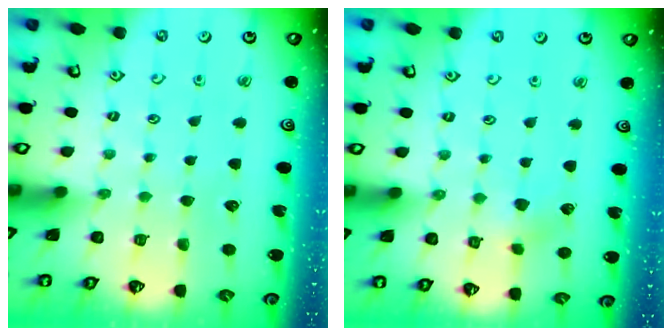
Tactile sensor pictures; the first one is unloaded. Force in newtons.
{"total": 2.9, "press": 2.8, "slide": 0.2}